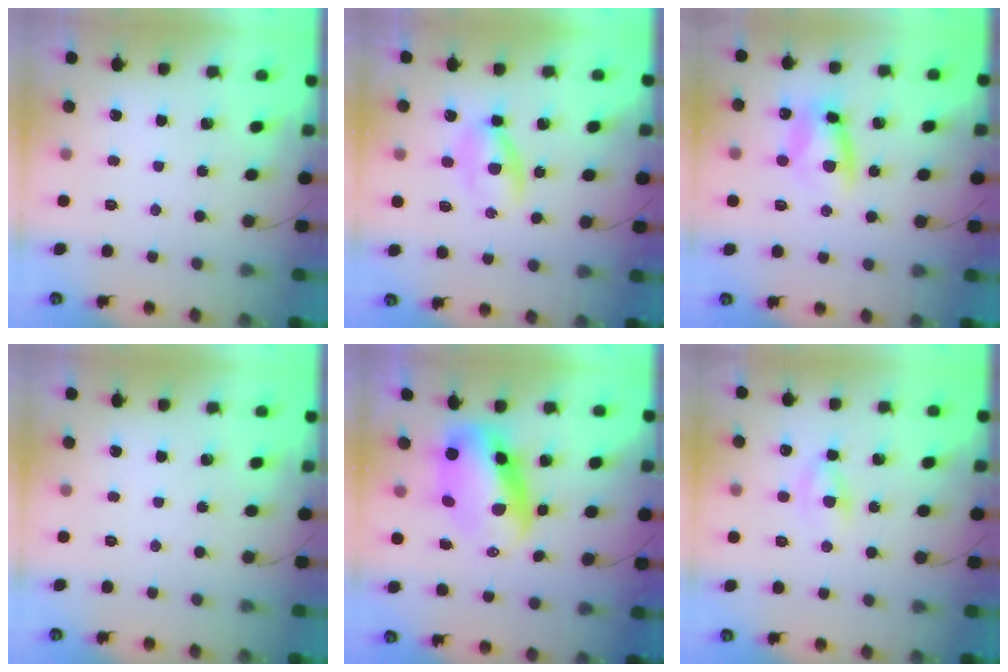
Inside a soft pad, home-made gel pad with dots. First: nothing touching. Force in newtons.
{"total": 4.1, "press": 4.0, "slide": 1.1}
{"total": 9.8, "press": 9.6, "slide": 1.9}
{"total": 0.0}
{"total": 9.2, "press": 8.9, "slide": 2.4}
{"total": 4.3, "press": 4.1, "slide": 1.4}